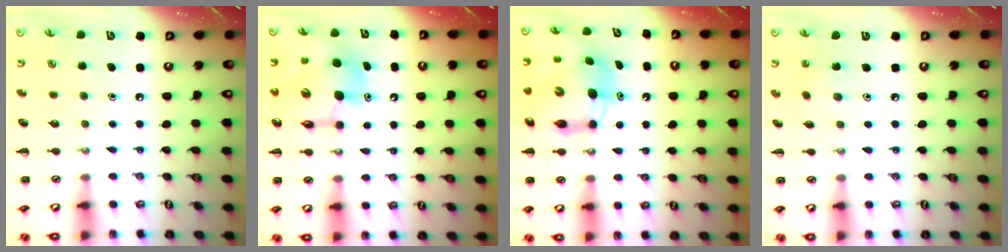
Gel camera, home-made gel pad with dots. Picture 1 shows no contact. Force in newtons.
{"total": 10.5, "press": 10.0, "slide": 3.2}
{"total": 9.6, "press": 9.2, "slide": 2.7}
{"total": 2.4, "press": 2.4, "slide": 0.4}